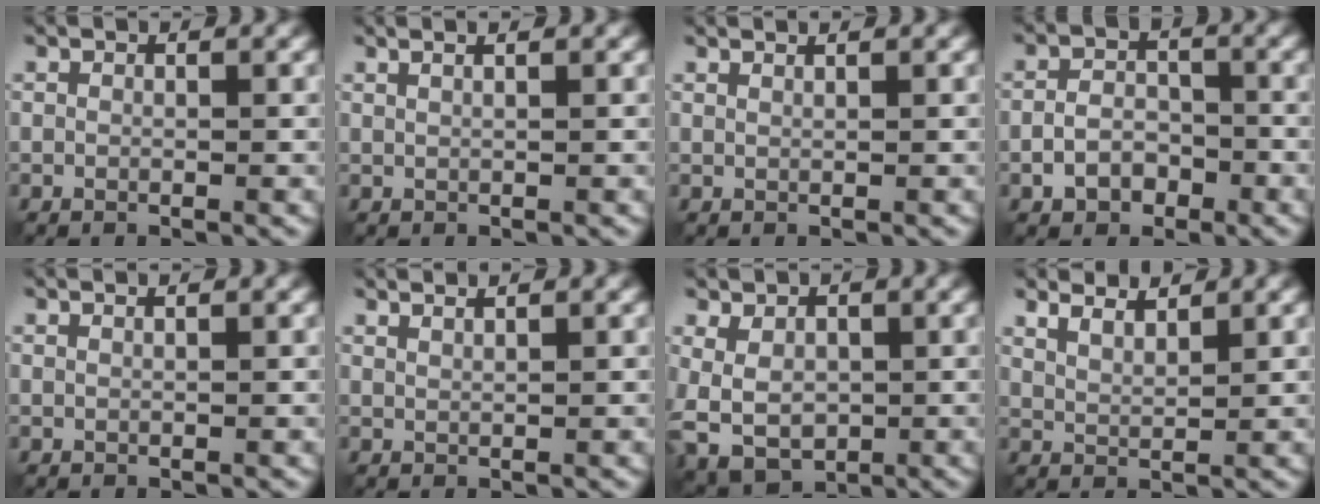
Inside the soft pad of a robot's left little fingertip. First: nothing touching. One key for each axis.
{"total": 2.2, "fx": 1.3, "fy": 0.9, "fz": 1.5, "tx": -0.011, "ty": 0.014, "tz": -0.008}
{"total": 0.8, "fx": 0.7, "fy": 0.0, "fz": 0.3, "tx": -0.003, "ty": 0.000, "tz": 0.006}
{"total": 3.3, "fx": -1.9, "fy": 2.2, "fz": 1.6, "tx": -0.023, "ty": 0.001, "tz": -0.039}
{"total": 0.6, "fx": 0.5, "fy": 0.1, "fz": 0.3, "tx": -0.003, "ty": 0.001, "tz": 0.000}
{"total": 1.5, "fx": 1.3, "fy": 0.3, "fz": 0.8, "tx": -0.005, "ty": 0.002, "tz": 0.011}
{"total": 5.7, "fx": 0.3, "fy": 4.5, "fz": 3.4, "tx": -0.081, "ty": -0.012, "tz": 0.006}
{"total": 3.7, "fx": 3.3, "fy": 0.9, "fz": 1.6, "tx": -0.027, "ty": 0.006, "tz": 0.040}